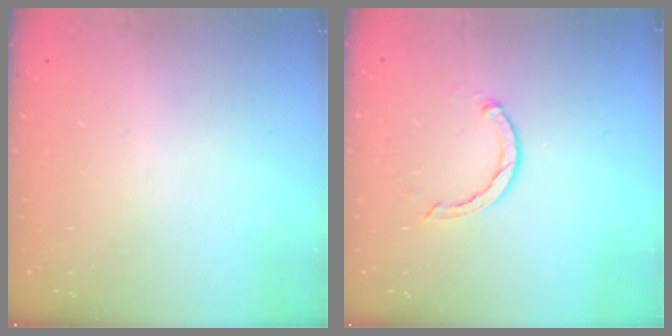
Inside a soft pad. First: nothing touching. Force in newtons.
{"total": 2.4, "press": 2.4, "slide": 0.1}